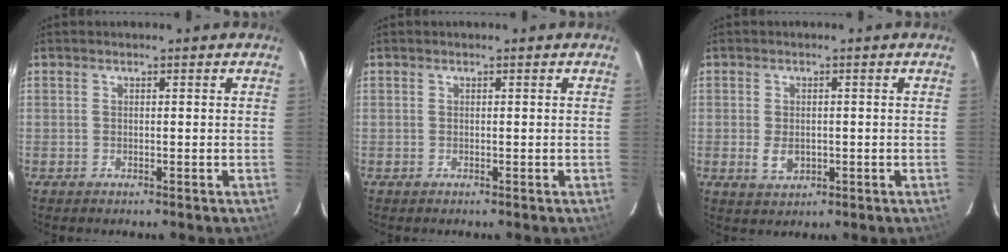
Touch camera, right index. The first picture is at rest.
{"total": 0.0}
{"total": 3.6, "force": [-0.7, 2.5, 2.5], "torque": [-0.049, -0.004, -0.007]}